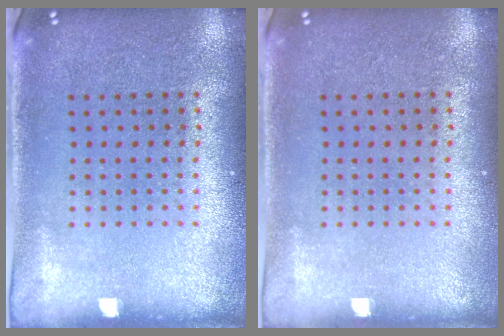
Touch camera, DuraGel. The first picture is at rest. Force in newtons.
{"total": 0.0}